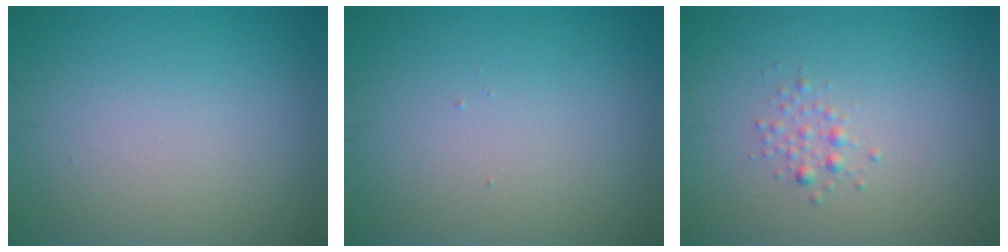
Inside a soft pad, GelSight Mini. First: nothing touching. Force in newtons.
{"total": 0.0}
{"total": 1.1, "press": 1.1, "slide": 0.0}